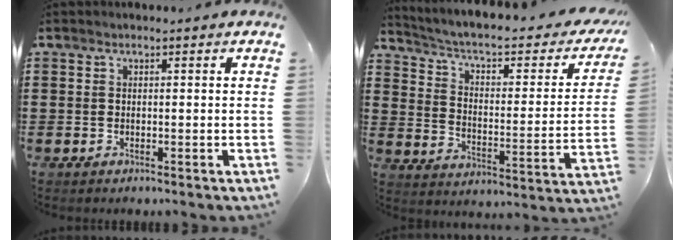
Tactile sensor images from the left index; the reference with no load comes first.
{"total": 4.9, "force": [3.3, 1.3, 3.4], "torque": [-0.083, -0.027, 0.047]}